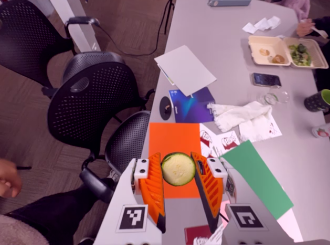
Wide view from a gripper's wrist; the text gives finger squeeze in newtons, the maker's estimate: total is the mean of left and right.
{"total": 9.1, "left": 8.7, "right": 9.4}